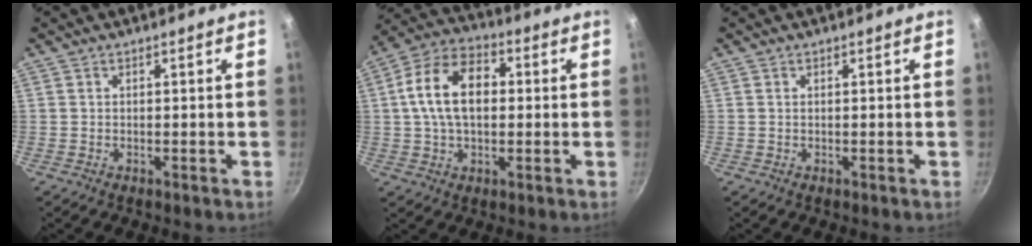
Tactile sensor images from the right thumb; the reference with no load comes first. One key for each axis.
{"total": 13.8, "fx": 1.4, "fy": 8.8, "fz": 10.5, "tx": -0.161, "ty": 0.026, "tz": 0.009}
{"total": 0.0}